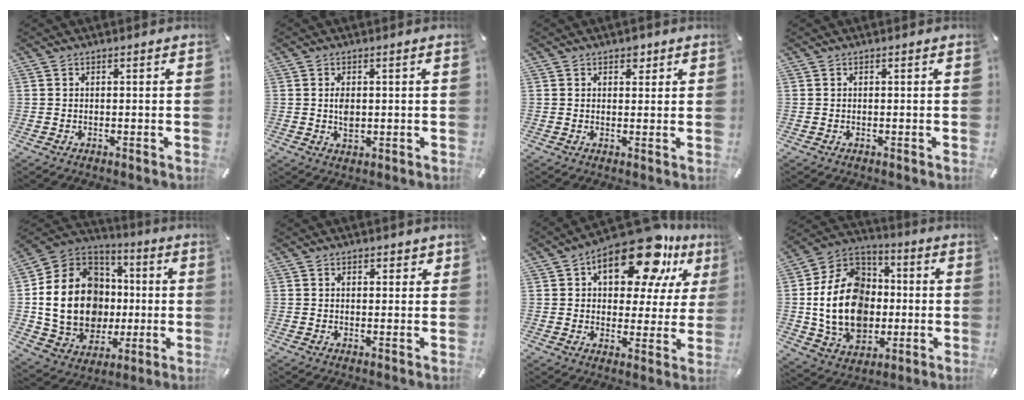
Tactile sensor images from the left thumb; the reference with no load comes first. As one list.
[{"total": 3.3, "force": [0.2, 2.1, 2.6], "torque": [-0.046, 0.001, 0.001]}, {"total": 2.6, "force": [1.3, 2.0, 1.0], "torque": [0.001, -0.004, 0.017]}, {"total": 0.0}, {"total": 20.6, "force": [0.4, 17.0, 11.5], "torque": [-0.251, -0.010, 0.023]}, {"total": 1.7, "force": [0.7, 1.4, 0.7], "torque": [0.000, -0.001, 0.006]}, {"total": 19.4, "force": [11.2, 9.2, 12.9], "torque": [-0.188, -0.060, 0.185]}, {"total": 21.0, "force": [-2.2, 16.4, 12.9], "torque": [-0.281, 0.017, -0.033]}]